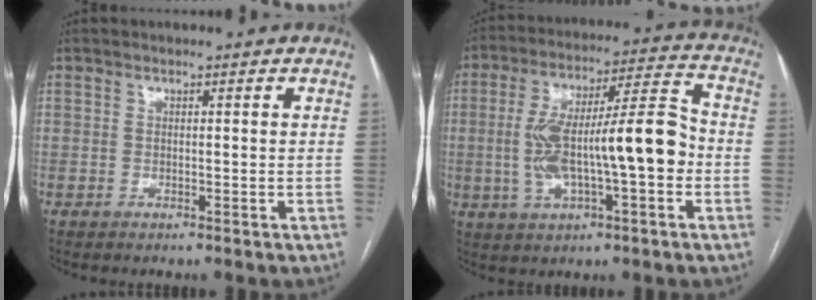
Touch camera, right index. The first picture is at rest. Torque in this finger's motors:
{"motor_torque": [0.73, -0.15, 0.99, 0.21]}